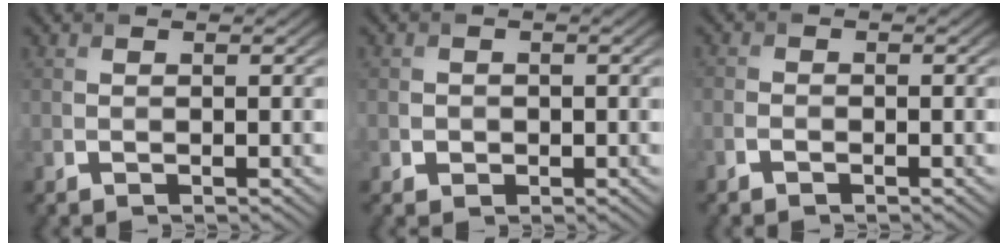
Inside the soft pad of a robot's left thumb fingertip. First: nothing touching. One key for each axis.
{"total": 1.2, "fx": -0.1, "fy": 1.1, "fz": 0.2, "tx": 0.004, "ty": 0.001, "tz": 0.000}
{"total": 0.9, "fx": -0.7, "fy": 0.4, "fz": 0.4, "tx": -0.006, "ty": 0.002, "tz": -0.021}